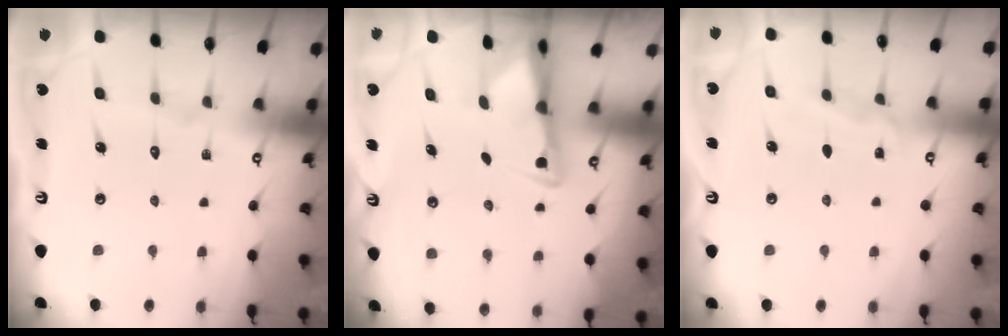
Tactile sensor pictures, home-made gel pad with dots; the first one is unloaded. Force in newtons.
{"total": 2.9, "press": 2.8, "slide": 0.7}
{"total": 4.1, "press": 4.0, "slide": 0.5}